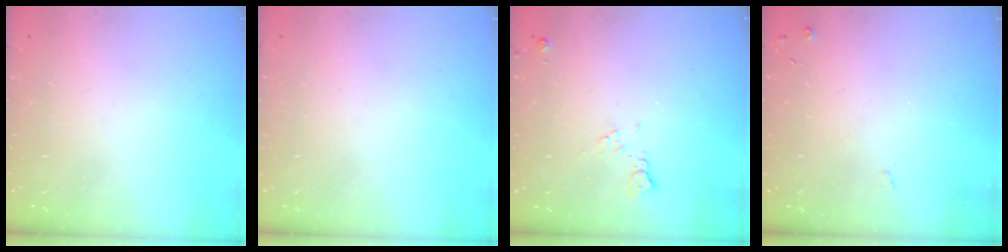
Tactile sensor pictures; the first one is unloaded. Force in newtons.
{"total": 0.0}
{"total": 6.9, "press": 6.8, "slide": 1.0}
{"total": 4.2, "press": 4.1, "slide": 0.7}